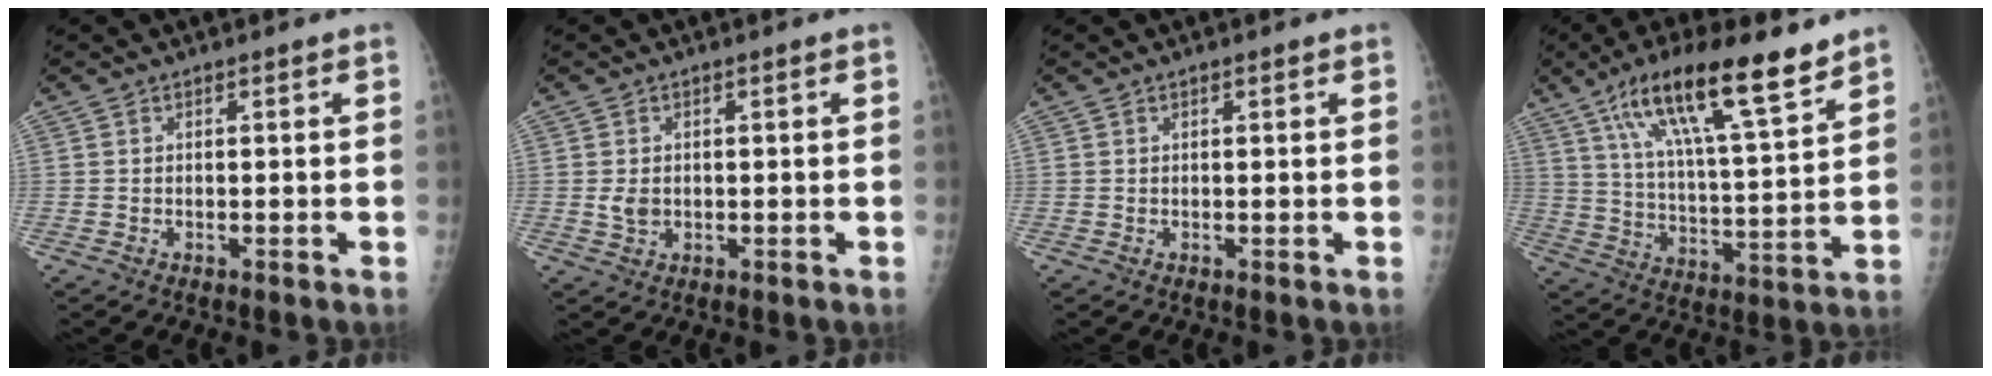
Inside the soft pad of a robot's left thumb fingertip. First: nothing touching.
{"total": 2.3, "force": [-0.1, 1.8, 1.4], "torque": [-0.018, -0.001, 0.003]}
{"total": 0.7, "force": [0.4, 0.3, 0.5], "torque": [-0.007, 0.000, 0.004]}
{"total": 19.6, "force": [12.7, 4.3, 14.4], "torque": [-0.229, -0.042, 0.219]}